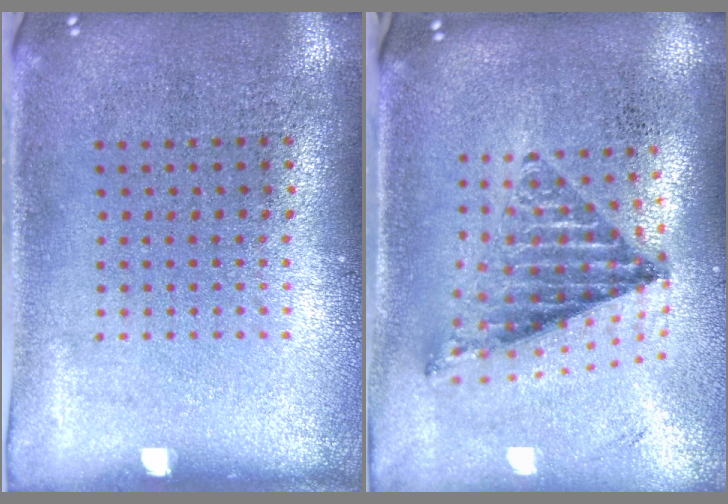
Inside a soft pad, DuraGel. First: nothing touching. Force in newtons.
{"total": 1.1, "press": 1.0, "slide": 0.5}